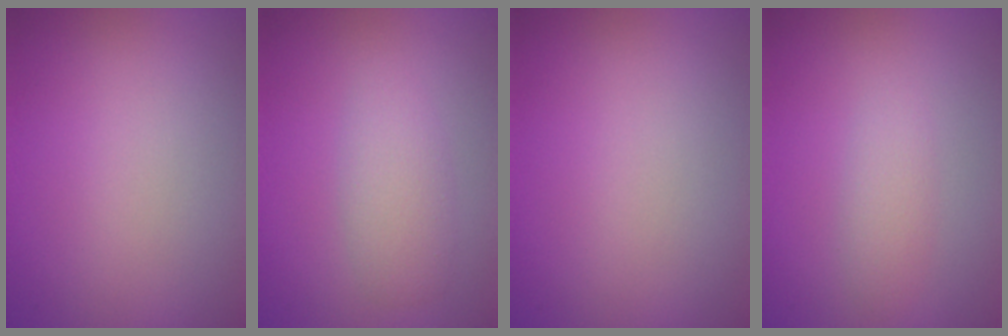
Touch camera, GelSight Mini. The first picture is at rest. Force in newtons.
{"total": 2.5, "press": 2.5, "slide": 0.0}
{"total": 0.0}
{"total": 1.6, "press": 1.6, "slide": 0.1}